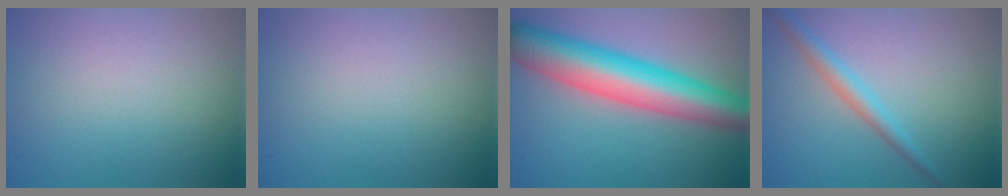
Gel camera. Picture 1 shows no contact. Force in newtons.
{"total": 0.0}
{"total": 9.6, "press": 9.6, "slide": 0.3}
{"total": 2.2, "press": 2.2, "slide": 0.1}